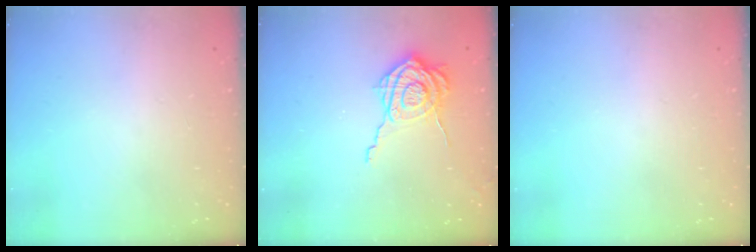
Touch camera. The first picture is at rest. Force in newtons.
{"total": 9.9, "press": 9.9, "slide": 1.0}
{"total": 0.0}